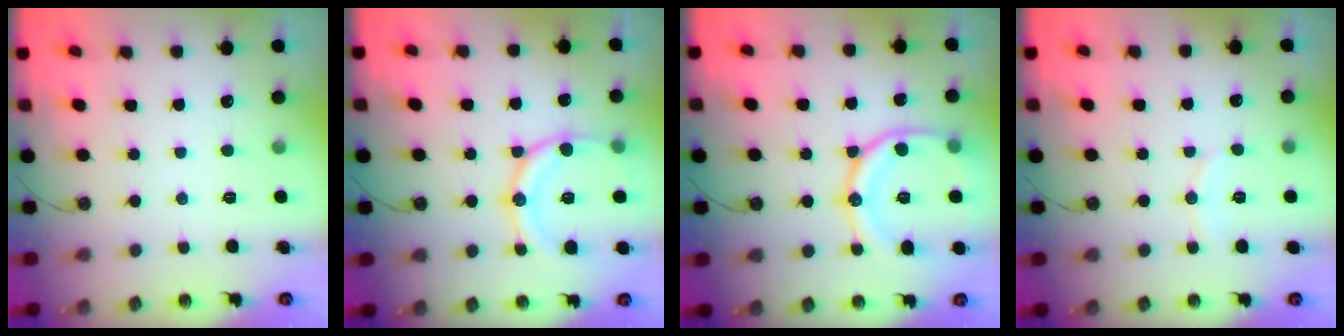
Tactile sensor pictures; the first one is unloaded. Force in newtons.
{"total": 15.9, "press": 15.6, "slide": 3.0}
{"total": 17.4, "press": 17.3, "slide": 2.0}
{"total": 5.7, "press": 5.7, "slide": 0.3}